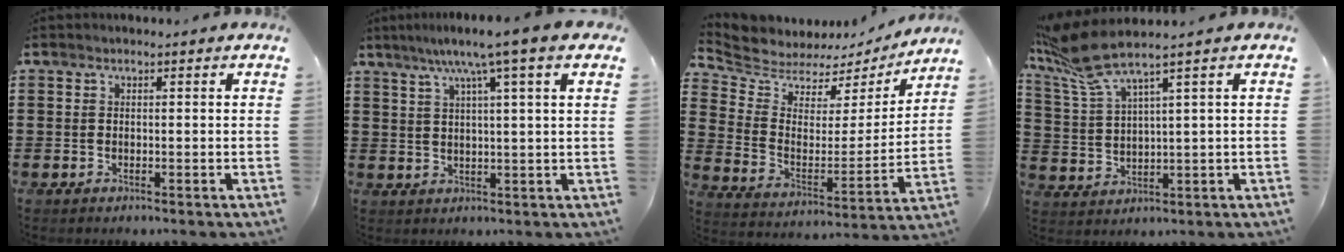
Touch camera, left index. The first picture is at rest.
{"total": 7.2, "force": [4.2, -0.2, 5.8], "torque": [-0.125, 0.000, 0.066]}
{"total": 5.4, "force": [5.0, 2.0, -0.1], "torque": [-0.039, -0.040, 0.083]}
{"total": 6.7, "force": [4.8, 0.7, 4.7], "torque": [-0.126, -0.027, 0.079]}